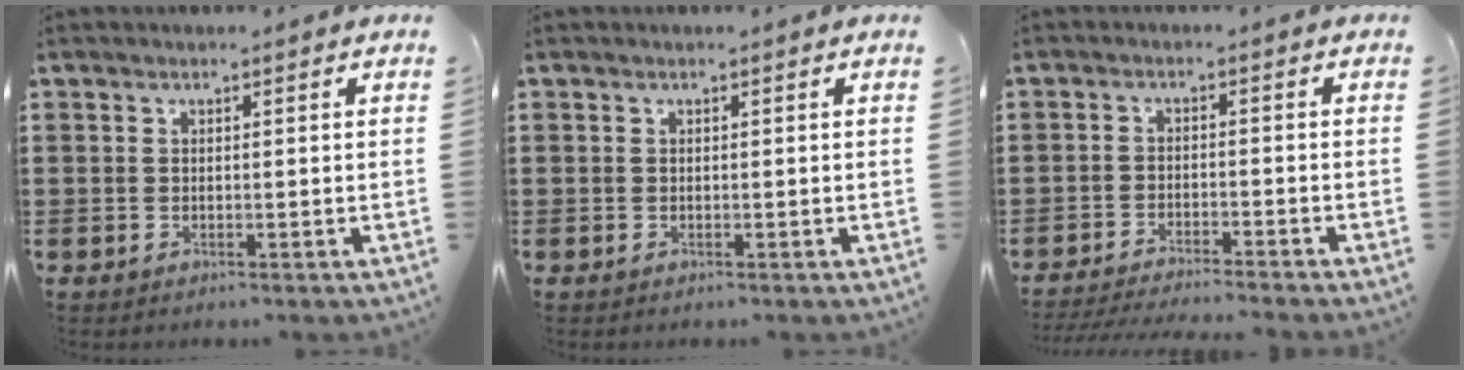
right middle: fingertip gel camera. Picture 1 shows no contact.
{"total": 0.0}
{"total": 3.2, "force": [-3.2, -0.3, 0.6], "torque": [-0.020, -0.007, -0.067]}